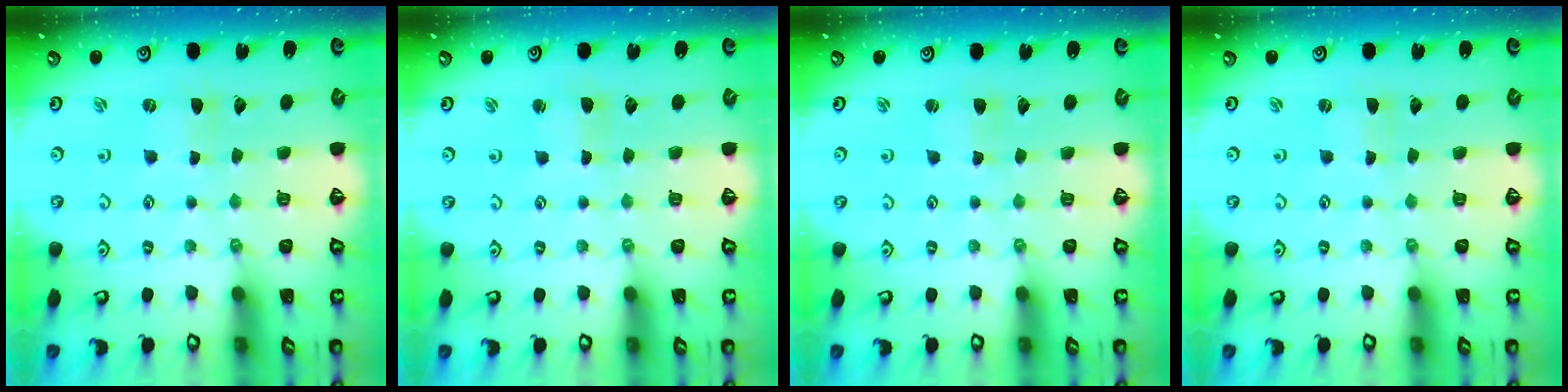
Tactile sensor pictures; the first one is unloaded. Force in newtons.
{"total": 0.9, "press": 0.9, "slide": 0.3}
{"total": 1.8, "press": 1.8, "slide": 0.3}
{"total": 0.0}